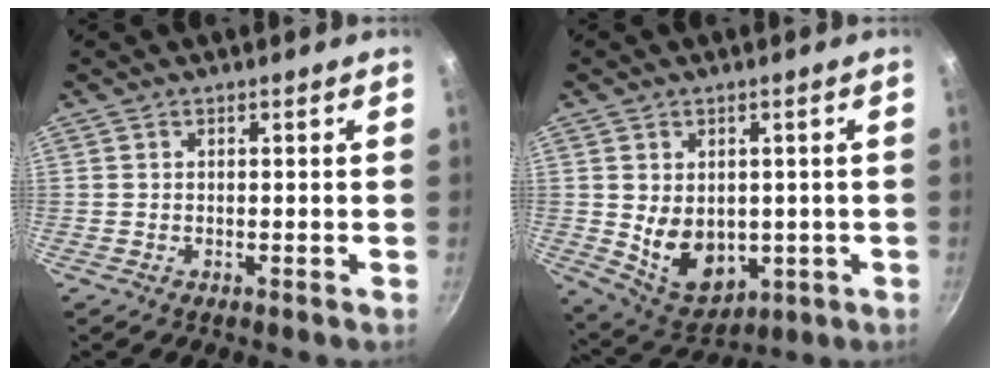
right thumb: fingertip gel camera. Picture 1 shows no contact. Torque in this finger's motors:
{"motor_torque": [-0.68, 1.21, 1.07, 0.26, 0.05]}